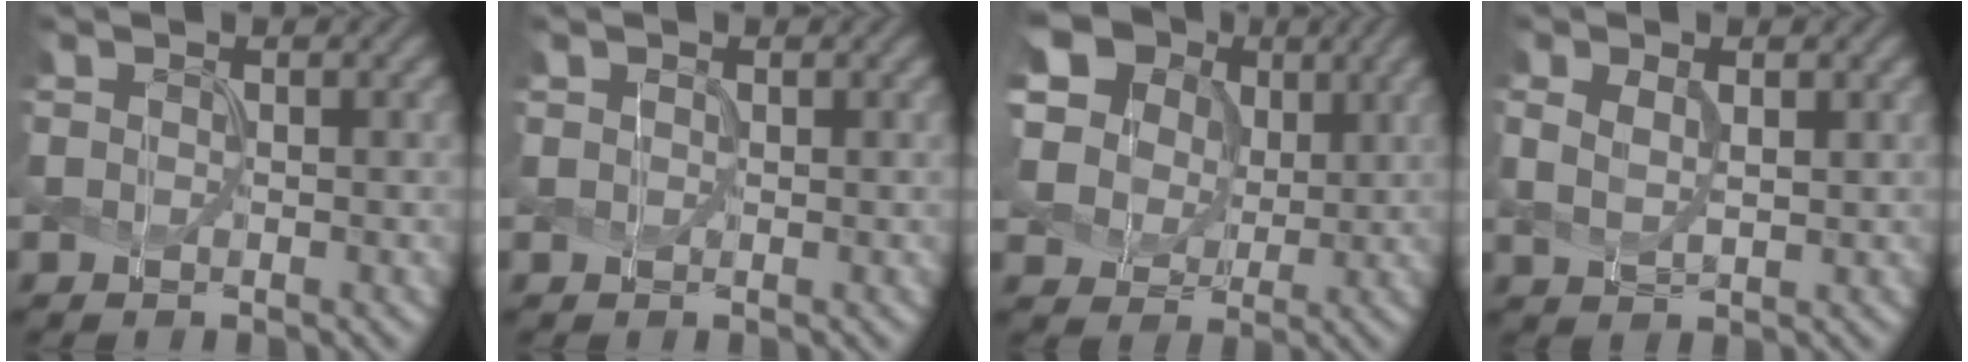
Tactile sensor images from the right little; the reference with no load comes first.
{"total": 0.0}
{"total": 12.2, "force": [5.2, 9.5, 5.5], "torque": [-0.144, 0.023, 0.103]}
{"total": 2.2, "force": [0.6, 1.0, 1.9], "torque": [-0.039, -0.005, 0.018]}